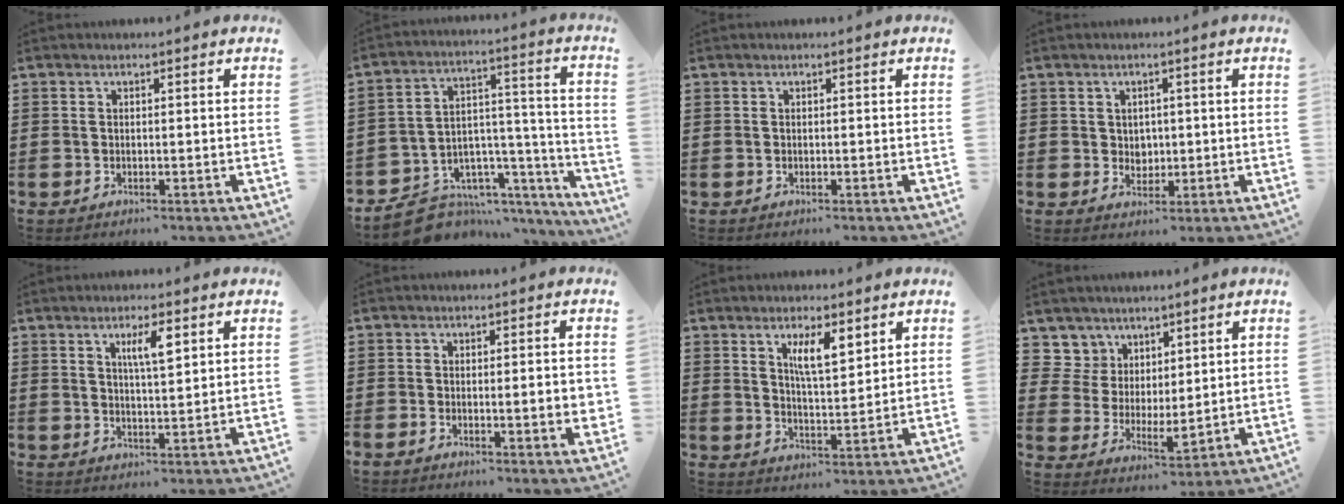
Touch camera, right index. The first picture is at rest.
{"total": 8.6, "force": [-6.8, 5.1, 1.2], "torque": [-0.026, 0.015, -0.118]}
{"total": 0.0}
{"total": 2.3, "force": [0.9, 2.1, 0.6], "torque": [-0.012, 0.009, 0.012]}
{"total": 4.4, "force": [2.0, 0.9, 3.8], "torque": [-0.072, 0.005, 0.030]}
{"total": 3.3, "force": [-0.8, 0.6, 3.1], "torque": [-0.049, -0.003, -0.014]}
{"total": 5.7, "force": [3.1, 1.6, 4.5], "torque": [-0.089, 0.001, 0.051]}
{"total": 5.5, "force": [4.1, 3.6, -0.4], "torque": [-0.030, -0.023, 0.079]}